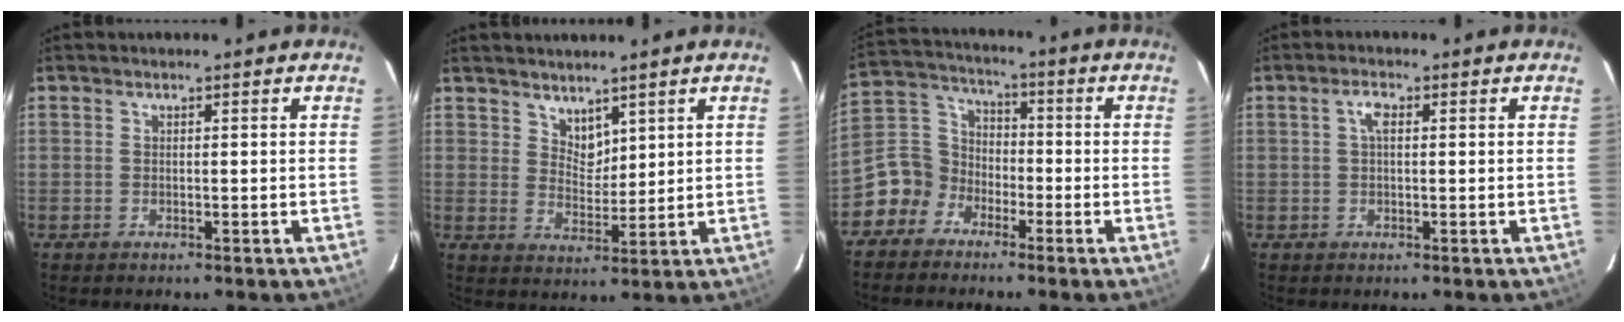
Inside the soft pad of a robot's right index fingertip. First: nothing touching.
{"total": 4.3, "force": [3.4, 2.2, 1.3], "torque": [-0.013, 0.000, 0.065]}
{"total": 8.5, "force": [-4.9, 6.9, 0.9], "torque": [-0.034, 0.046, -0.114]}
{"total": 2.2, "force": [0.5, 0.9, 1.9], "torque": [-0.040, 0.008, 0.007]}